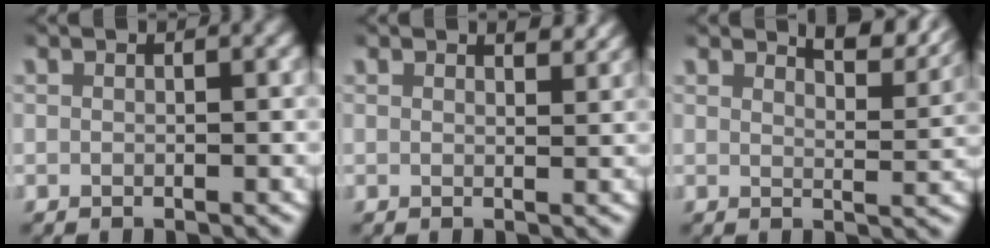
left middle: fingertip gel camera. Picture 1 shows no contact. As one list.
[{"total": 1.5, "force": [1.4, 0.2, 0.5], "torque": [0.000, -0.003, 0.020]}, {"total": 5.0, "force": [4.3, 0.8, 2.3], "torque": [-0.026, 0.004, 0.065]}]